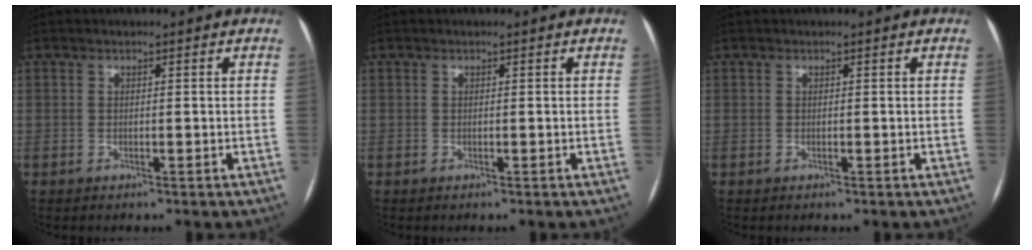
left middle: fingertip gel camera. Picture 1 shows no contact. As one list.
[{"total": 0.0}, {"total": 0.0}]